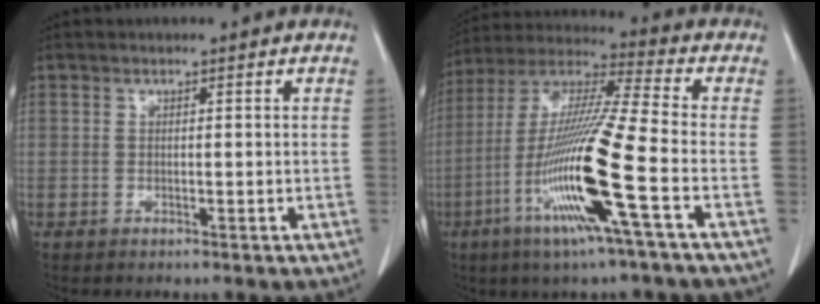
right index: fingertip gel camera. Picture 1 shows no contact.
{"total": 17.7, "force": [-6.2, -0.8, 16.5], "torque": [-0.339, -0.021, -0.127]}